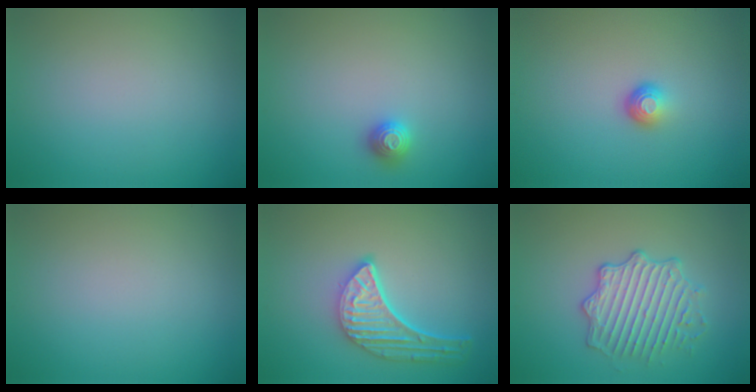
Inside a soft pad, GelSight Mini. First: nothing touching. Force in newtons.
{"total": 1.2, "press": 1.1, "slide": 0.2}
{"total": 1.6, "press": 1.0, "slide": 1.2}
{"total": 0.0}
{"total": 5.1, "press": 4.0, "slide": 3.2}
{"total": 4.0, "press": 3.7, "slide": 1.5}